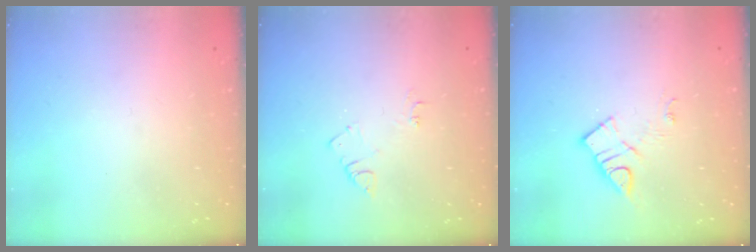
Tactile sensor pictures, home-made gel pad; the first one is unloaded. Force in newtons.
{"total": 6.3, "press": 6.3, "slide": 0.8}
{"total": 8.5, "press": 8.5, "slide": 0.5}